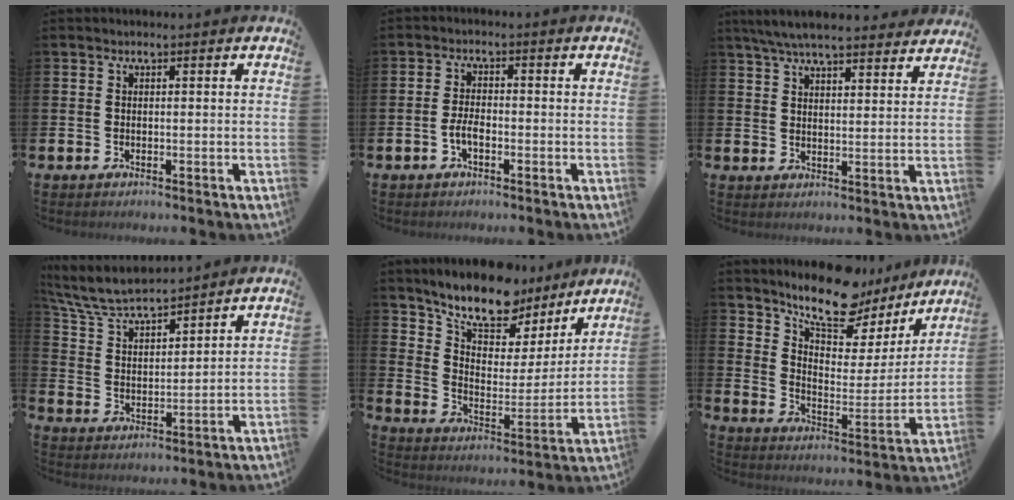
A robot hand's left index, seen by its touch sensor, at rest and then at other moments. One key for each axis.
{"total": 2.6, "fx": -1.0, "fy": 1.2, "fz": 2.1, "tx": -0.036, "ty": 0.003, "tz": -0.021}
{"total": 6.7, "fx": 6.3, "fy": 1.0, "fz": 2.1, "tx": -0.056, "ty": -0.026, "tz": 0.114}
{"total": 7.0, "fx": 6.6, "fy": 1.1, "fz": 2.1, "tx": -0.072, "ty": -0.038, "tz": 0.116}
{"total": 11.8, "fx": 9.9, "fy": 4.7, "fz": 4.1, "tx": -0.111, "ty": -0.067, "tz": 0.173}
{"total": 12.1, "fx": 10.5, "fy": 4.0, "fz": 4.4, "tx": -0.103, "ty": -0.067, "tz": 0.185}